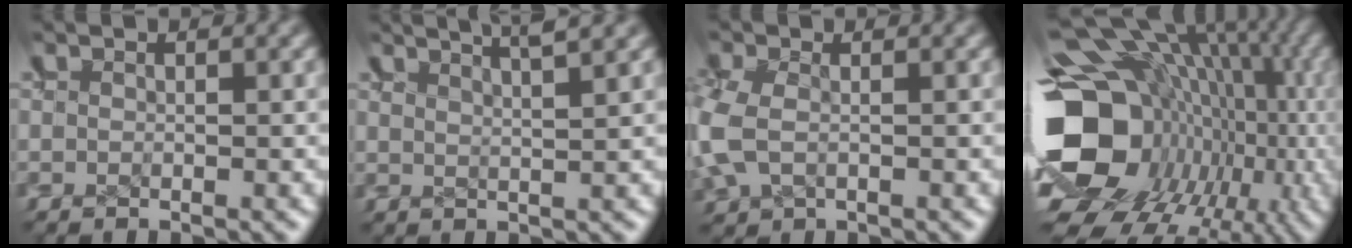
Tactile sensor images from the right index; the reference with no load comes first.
{"total": 4.5, "force": [4.1, 0.4, 2.0], "torque": [-0.015, 0.012, 0.064]}
{"total": 2.3, "force": [0.9, 1.2, 1.8], "torque": [-0.050, -0.001, 0.024]}
{"total": 19.1, "force": [-1.5, 13.8, 13.1], "torque": [-0.217, -0.044, -0.006]}